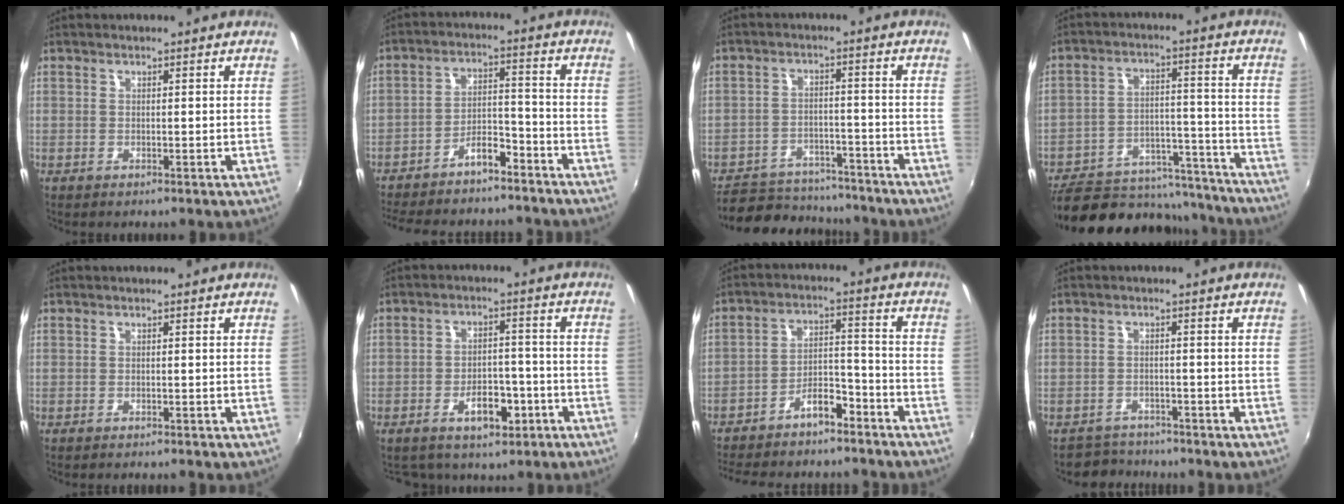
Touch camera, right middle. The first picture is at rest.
{"total": 14.5, "force": [-12.4, 4.8, 5.7], "torque": [-0.128, 0.032, -0.183]}
{"total": 14.4, "force": [-12.2, 6.4, 4.3], "torque": [-0.113, 0.018, -0.165]}
{"total": 21.9, "force": [-18.3, 9.2, 7.6], "torque": [-0.151, 0.028, -0.231]}
{"total": 0.8, "force": [-0.8, 0.2, 0.2], "torque": [-0.006, -0.004, -0.013]}
{"total": 6.9, "force": [-3.8, 4.3, 3.8], "torque": [-0.069, 0.015, -0.042]}
{"total": 13.9, "force": [-11.6, 5.1, 5.8], "torque": [-0.125, 0.038, -0.172]}
{"total": 3.9, "force": [-3.4, 1.8, -0.6], "torque": [-0.003, 0.006, -0.061]}